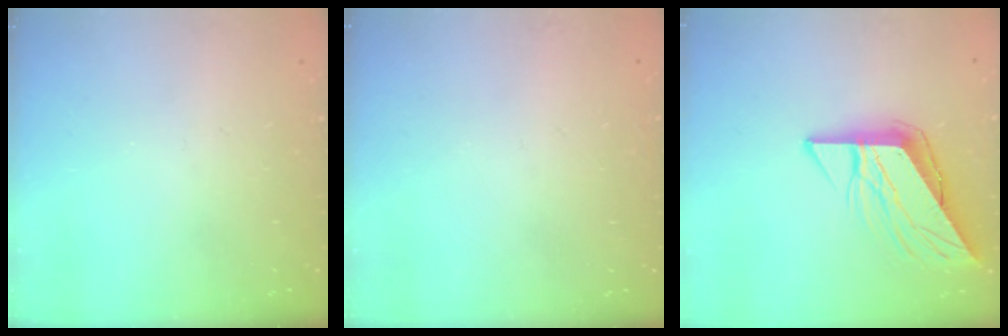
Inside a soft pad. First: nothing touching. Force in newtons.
{"total": 1.6, "press": 1.6, "slide": 0.1}
{"total": 10.2, "press": 10.1, "slide": 1.3}